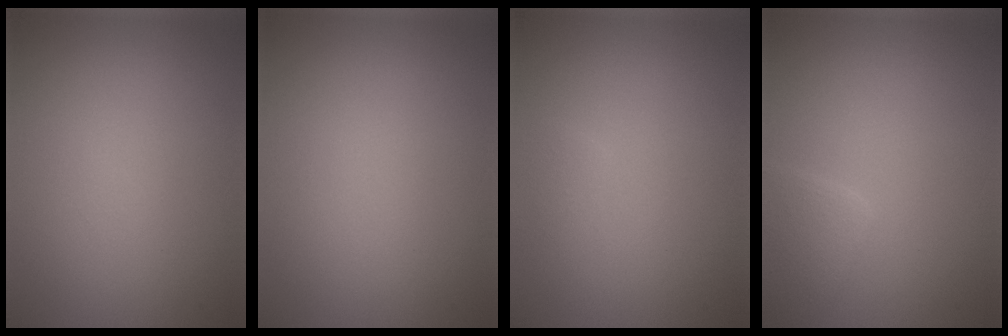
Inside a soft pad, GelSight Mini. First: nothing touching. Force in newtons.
{"total": 0.0}
{"total": 0.5, "press": 0.5, "slide": 0.0}
{"total": 2.1, "press": 2.1, "slide": 0.1}